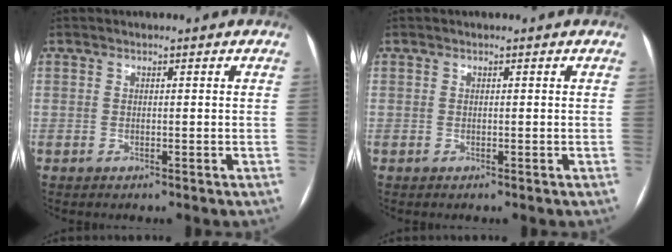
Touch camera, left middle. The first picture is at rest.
{"total": 0.0}